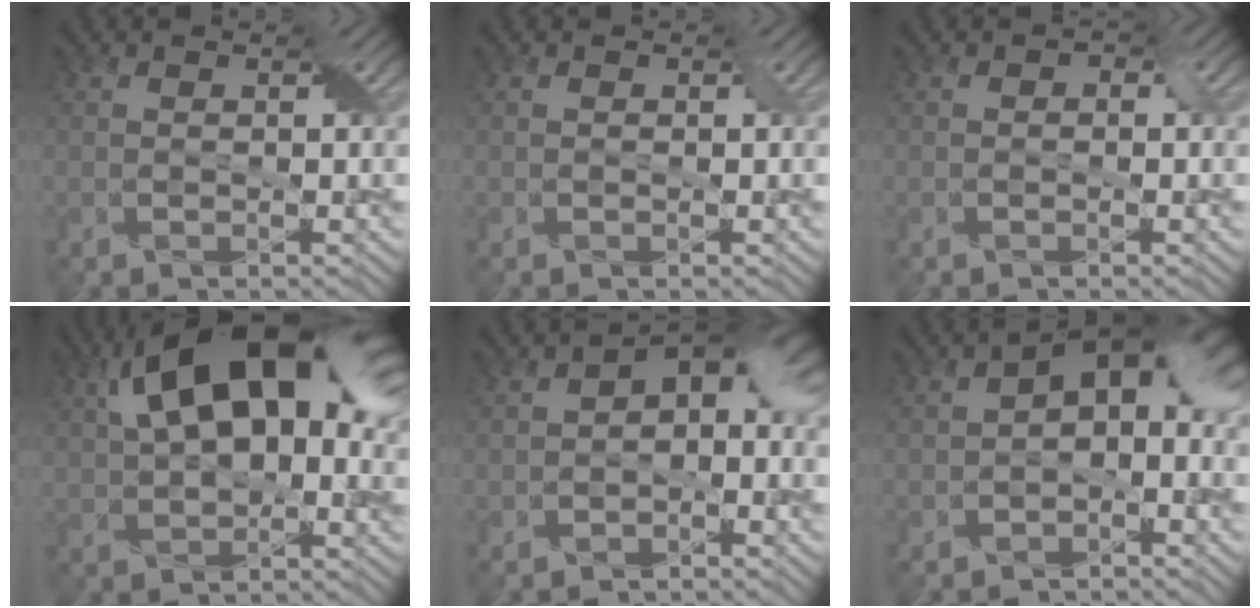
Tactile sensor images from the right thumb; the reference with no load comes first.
{"total": 0.0}
{"total": 1.0, "force": [-0.3, 0.8, 0.6], "torque": [-0.008, -0.002, -0.006]}
{"total": 16.6, "force": [5.0, 8.8, 13.2], "torque": [-0.218, 0.050, 0.063]}
{"total": 6.2, "force": [-0.8, 4.0, 4.7], "torque": [-0.056, 0.001, -0.022]}
{"total": 7.2, "force": [-1.0, 4.4, 5.6], "torque": [-0.076, 0.005, -0.028]}